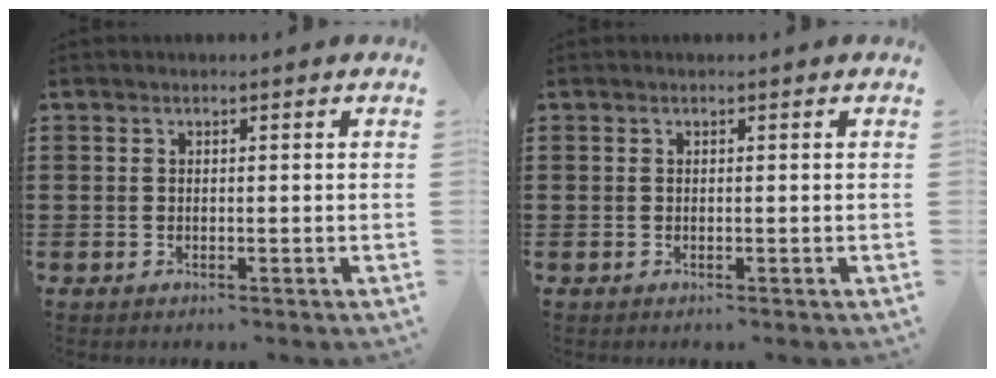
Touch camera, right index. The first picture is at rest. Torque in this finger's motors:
{"motor_torque": [0.00, 0.00, 0.00, 0.00]}